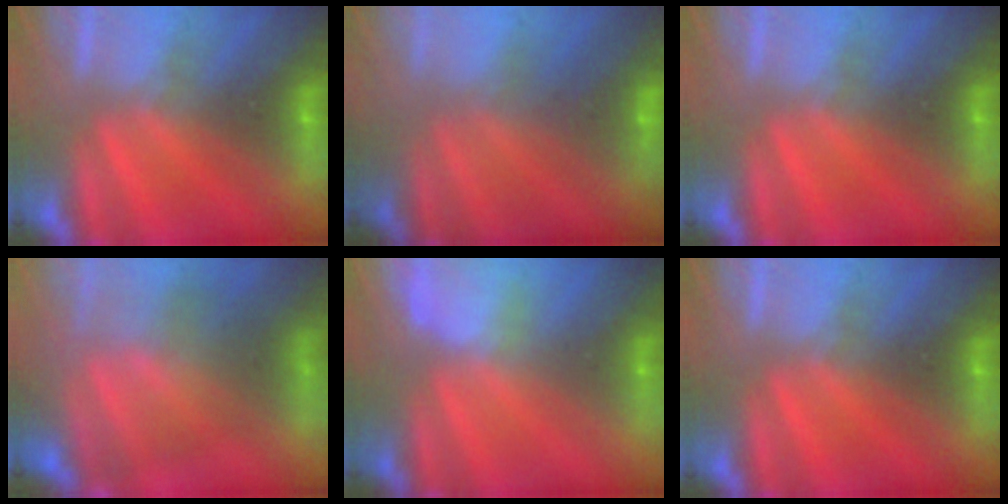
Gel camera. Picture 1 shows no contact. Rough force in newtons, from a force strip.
{"total": 2.5}
{"total": 0.0}
{"total": 6.6}
{"total": 2.9}
{"total": 0.0}